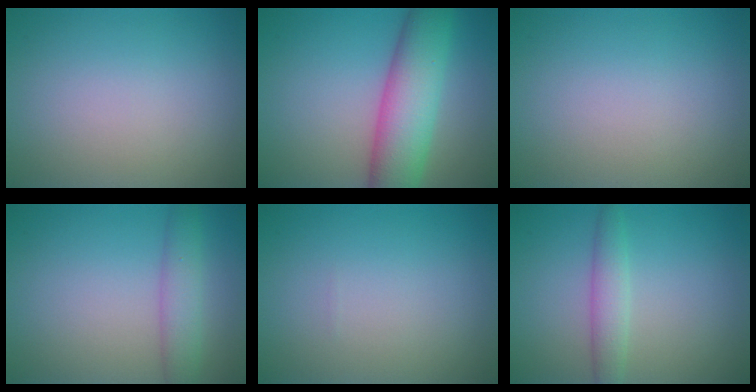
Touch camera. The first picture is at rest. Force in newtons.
{"total": 8.0, "press": 8.0, "slide": 0.3}
{"total": 0.0}
{"total": 3.0, "press": 3.0, "slide": 0.2}
{"total": 0.0}
{"total": 2.4, "press": 2.4, "slide": 0.1}